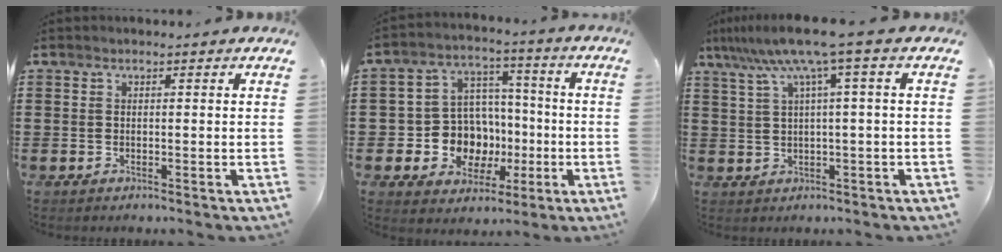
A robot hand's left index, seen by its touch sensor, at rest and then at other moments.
{"total": 10.2, "force": [-2.0, 9.3, 3.7], "torque": [-0.097, 0.009, -0.030]}
{"total": 7.9, "force": [3.3, -0.5, 7.2], "torque": [-0.152, -0.014, 0.051]}